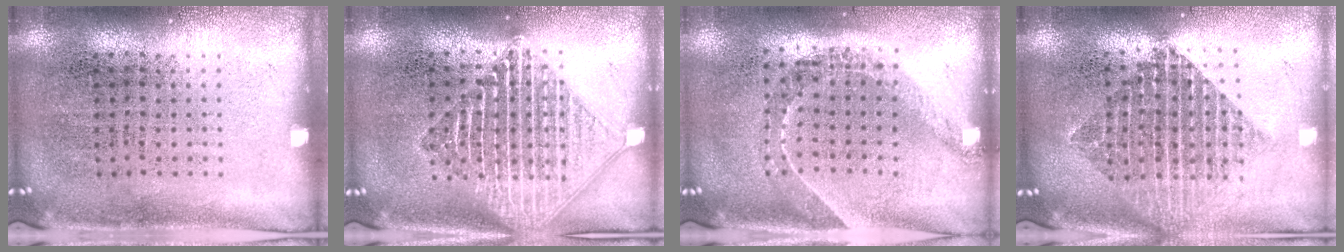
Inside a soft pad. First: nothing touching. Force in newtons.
{"total": 3.0, "press": 3.0, "slide": 0.4}
{"total": 1.6, "press": 1.3, "slide": 1.0}
{"total": 2.0, "press": 1.6, "slide": 1.2}